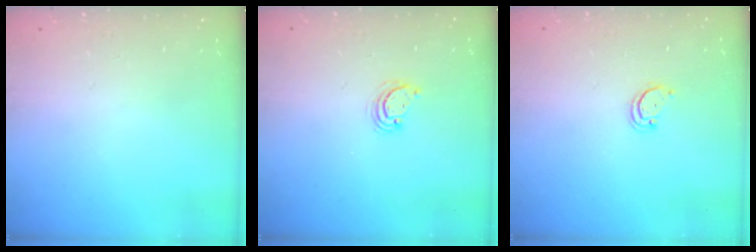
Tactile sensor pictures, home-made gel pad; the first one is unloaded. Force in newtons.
{"total": 3.3, "press": 3.3, "slide": 0.3}
{"total": 2.2, "press": 2.2, "slide": 0.2}